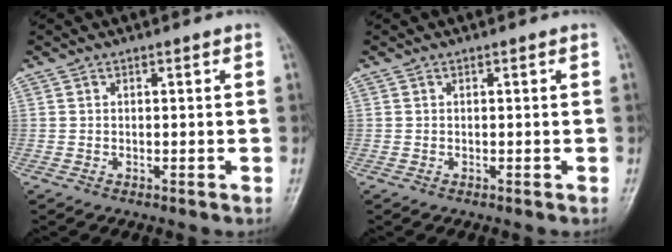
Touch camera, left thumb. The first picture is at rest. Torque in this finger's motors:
{"motor_torque": [0.00, 0.00, 0.00, 0.00, 0.00]}